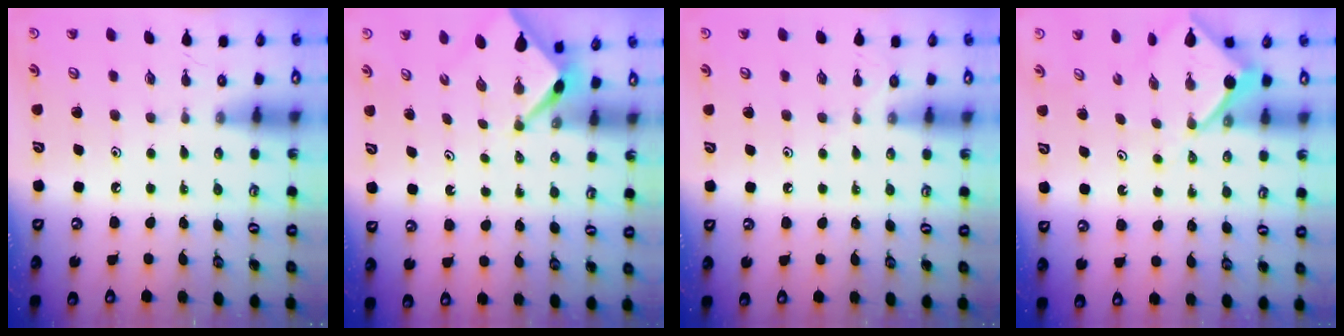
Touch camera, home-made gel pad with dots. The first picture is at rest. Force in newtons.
{"total": 2.5, "press": 2.5, "slide": 0.3}
{"total": 2.8, "press": 2.8, "slide": 0.3}
{"total": 6.1, "press": 6.1, "slide": 0.5}